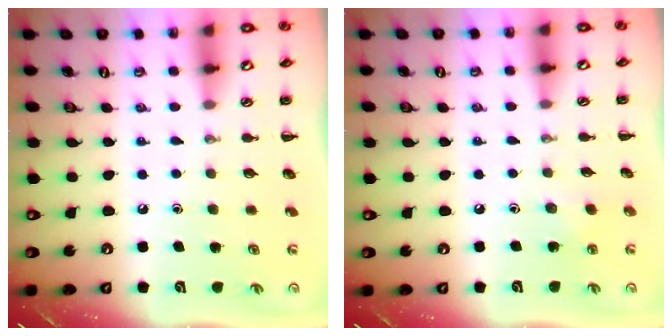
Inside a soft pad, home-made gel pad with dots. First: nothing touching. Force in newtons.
{"total": 5.0, "press": 4.7, "slide": 1.6}